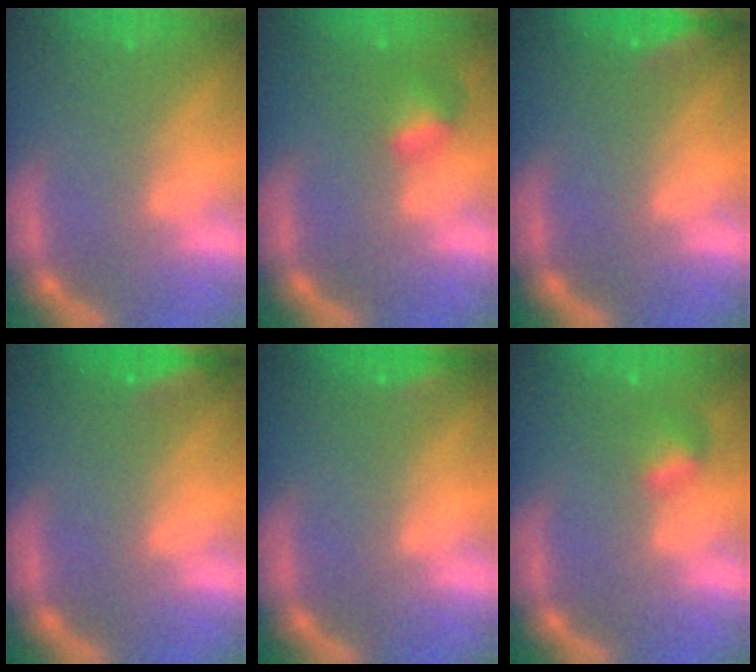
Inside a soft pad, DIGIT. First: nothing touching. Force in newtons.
{"total": 2.4}
{"total": 3.5}
{"total": 3.5}
{"total": 1.9}
{"total": 1.9}